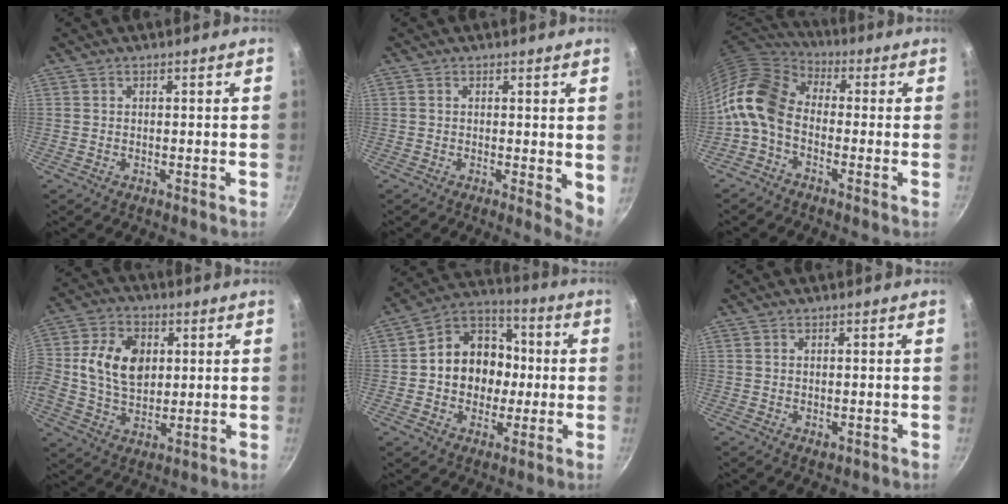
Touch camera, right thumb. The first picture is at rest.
{"total": 3.9, "force": [0.4, 1.6, 3.6], "torque": [-0.040, -0.007, 0.003]}
{"total": 10.4, "force": [-2.9, 7.0, 7.0], "torque": [-0.125, 0.045, -0.084]}
{"total": 12.9, "force": [2.0, 9.1, 8.9], "torque": [-0.146, 0.003, 0.027]}
{"total": 14.2, "force": [-0.3, 12.0, 7.6], "torque": [-0.076, 0.028, -0.023]}
{"total": 1.2, "force": [-0.2, 0.8, 1.0], "torque": [-0.013, -0.002, -0.002]}